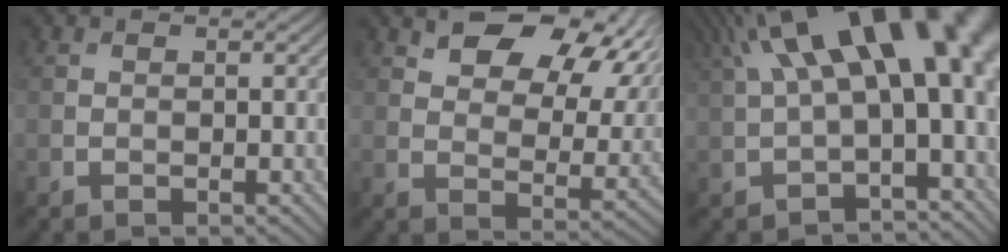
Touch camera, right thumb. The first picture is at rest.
{"total": 13.1, "force": [7.2, 6.9, 8.5], "torque": [-0.141, 0.004, 0.114]}
{"total": 17.8, "force": [4.1, 7.2, 15.8], "torque": [-0.230, 0.030, 0.086]}